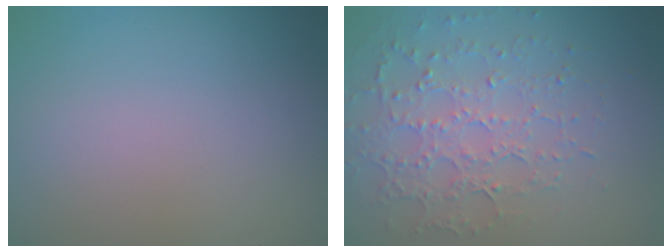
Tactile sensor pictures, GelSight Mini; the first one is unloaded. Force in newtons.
{"total": 4.8, "press": 3.5, "slide": 3.4}